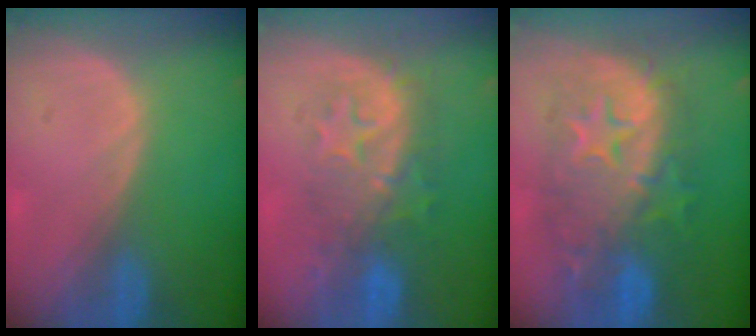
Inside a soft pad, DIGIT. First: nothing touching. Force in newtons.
{"total": 8.2, "press": 8.1, "slide": 1.0}
{"total": 12.3, "press": 12.2, "slide": 1.1}